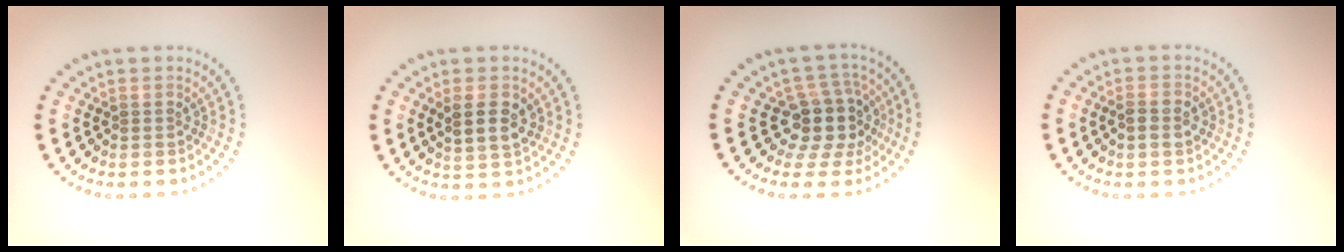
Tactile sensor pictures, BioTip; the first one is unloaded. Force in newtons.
{"total": 2.8, "press": 2.7, "slide": 0.8}
{"total": 4.2, "press": 3.4, "slide": 2.4}
{"total": 1.8, "press": 1.8, "slide": 0.1}